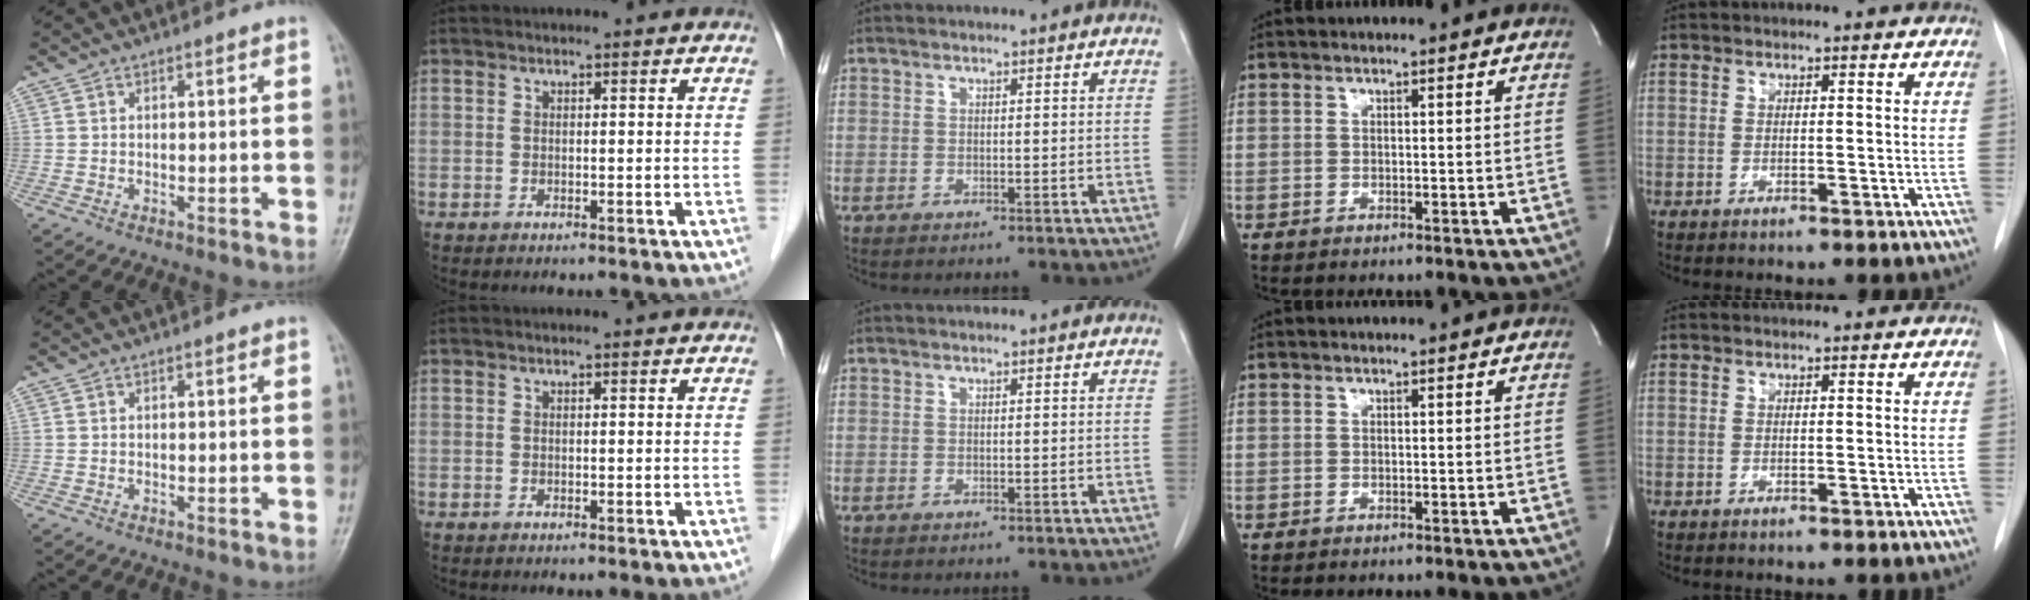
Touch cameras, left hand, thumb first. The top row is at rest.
{}